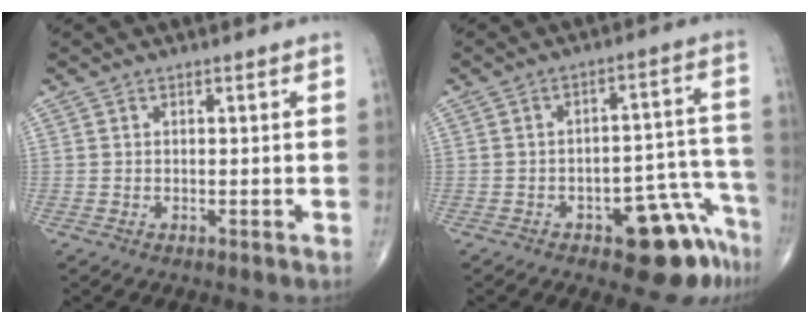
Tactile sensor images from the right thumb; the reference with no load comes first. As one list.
[{"total": 11.8, "force": [-7.2, 4.9, 7.9], "torque": [-0.053, 0.068, -0.090]}]